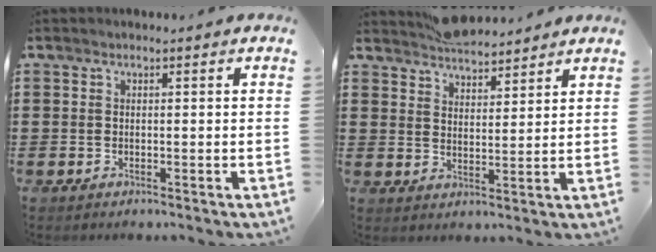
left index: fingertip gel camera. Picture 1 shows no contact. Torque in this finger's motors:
{"motor_torque": [-1.72, -0.42, -0.88, -0.21]}